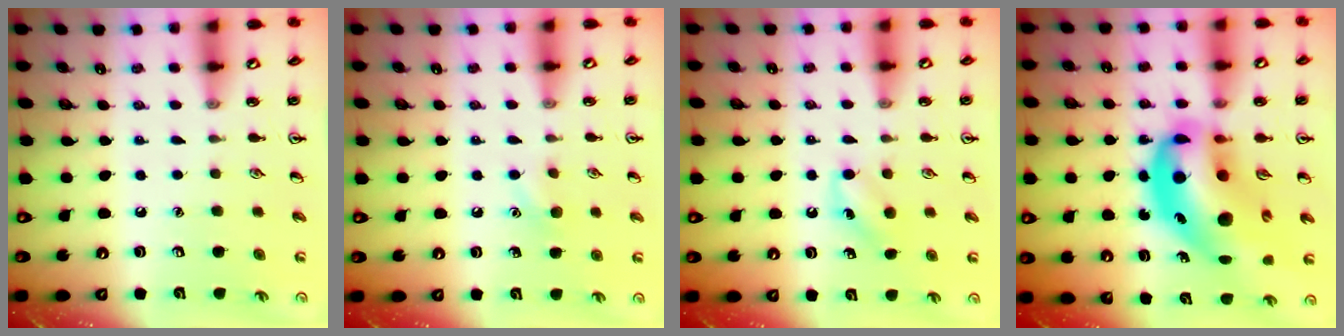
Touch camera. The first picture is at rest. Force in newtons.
{"total": 5.7, "press": 5.5, "slide": 1.5}
{"total": 7.5, "press": 7.3, "slide": 1.8}
{"total": 20.8, "press": 20.0, "slide": 5.8}